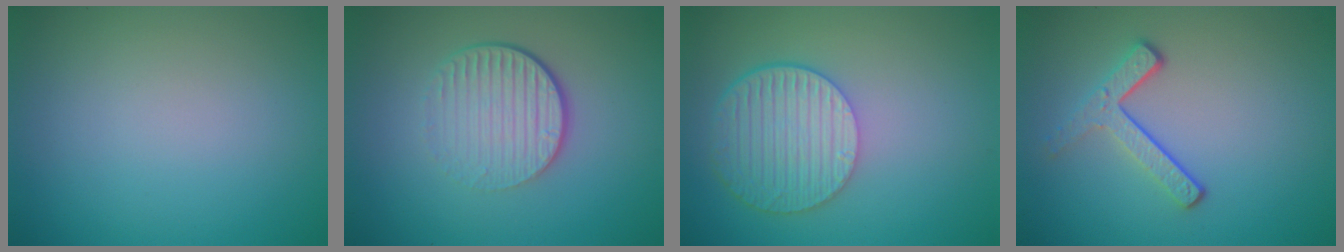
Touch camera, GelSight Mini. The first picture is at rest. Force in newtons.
{"total": 4.7, "press": 2.8, "slide": 3.7}
{"total": 6.2, "press": 4.6, "slide": 4.2}
{"total": 3.0, "press": 2.2, "slide": 2.0}